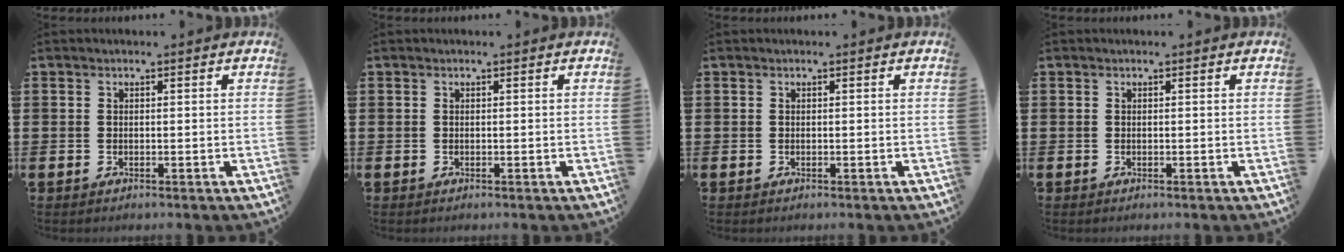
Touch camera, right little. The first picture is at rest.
{"total": 0.0}
{"total": 0.0}
{"total": 0.0}